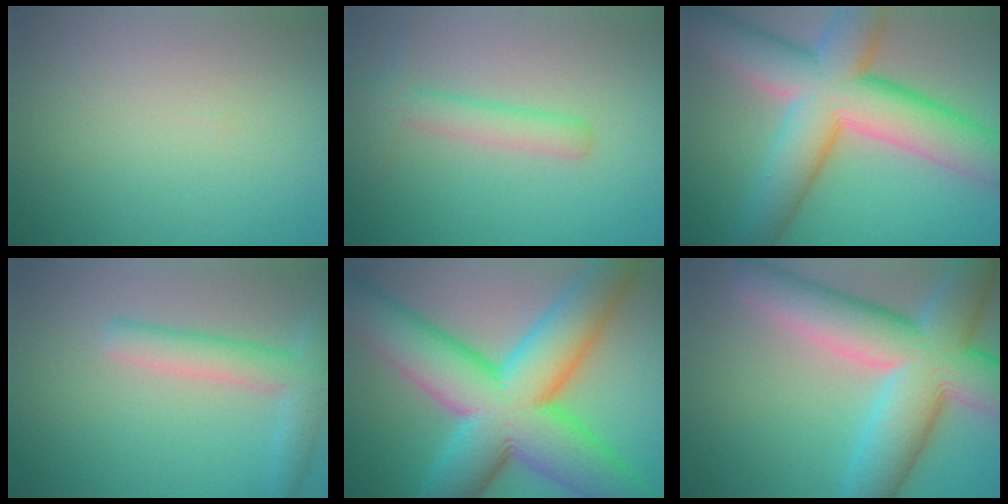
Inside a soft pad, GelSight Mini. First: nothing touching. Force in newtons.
{"total": 2.7, "press": 2.7, "slide": 0.1}
{"total": 12.3, "press": 12.3, "slide": 0.6}
{"total": 3.9, "press": 3.9, "slide": 0.2}
{"total": 16.5, "press": 16.5, "slide": 0.1}
{"total": 12.2, "press": 12.2, "slide": 0.5}